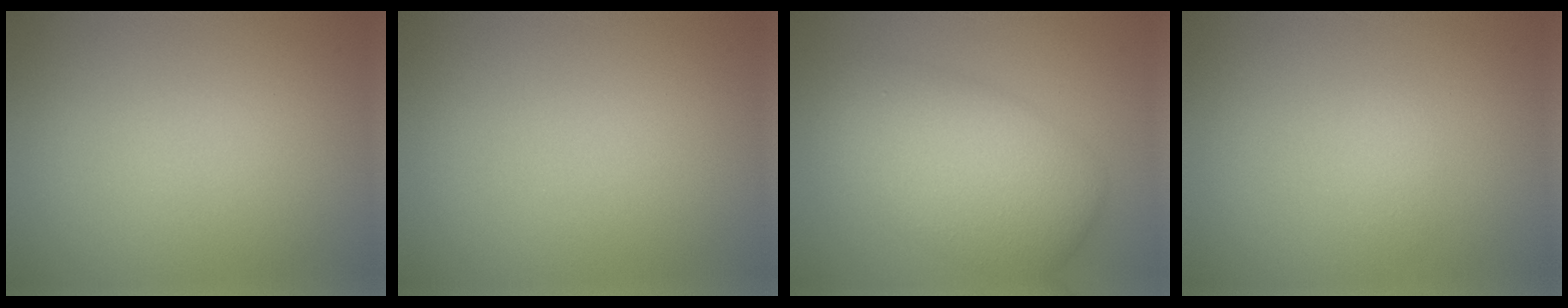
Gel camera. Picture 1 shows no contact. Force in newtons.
{"total": 0.0}
{"total": 7.5, "press": 7.5, "slide": 0.2}
{"total": 0.8, "press": 0.8, "slide": 0.0}